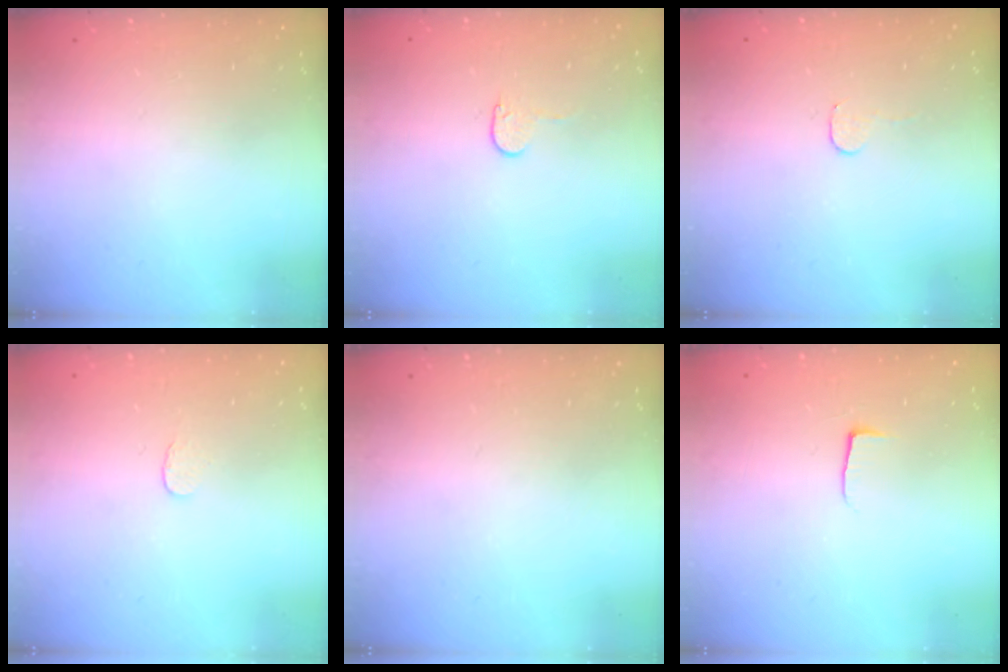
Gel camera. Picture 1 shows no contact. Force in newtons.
{"total": 3.8, "press": 3.8, "slide": 0.4}
{"total": 2.8, "press": 2.8, "slide": 0.2}
{"total": 3.0, "press": 3.0, "slide": 0.2}
{"total": 0.0}
{"total": 3.8, "press": 3.8, "slide": 0.5}